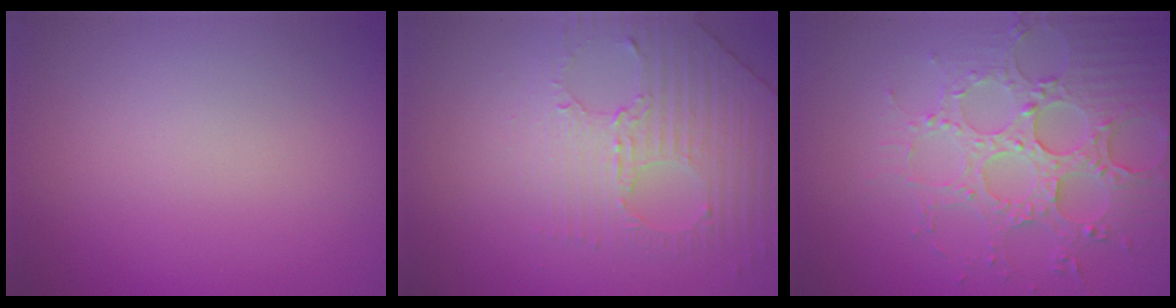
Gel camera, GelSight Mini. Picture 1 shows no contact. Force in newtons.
{"total": 4.1, "press": 3.3, "slide": 2.5}
{"total": 5.2, "press": 4.9, "slide": 1.8}